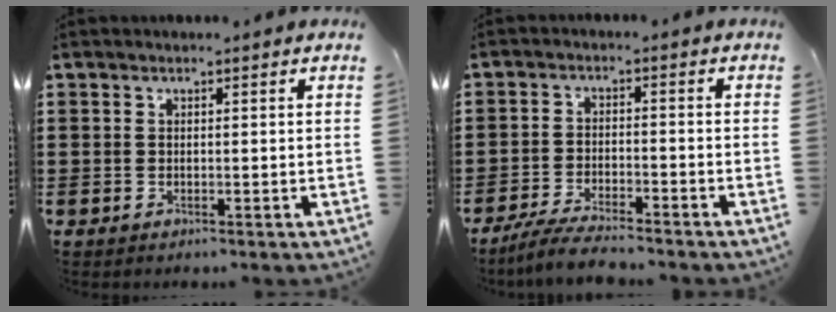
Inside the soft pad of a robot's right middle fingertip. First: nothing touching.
{"total": 4.7, "force": [-4.3, 0.1, 2.0], "torque": [-0.048, -0.012, -0.084]}